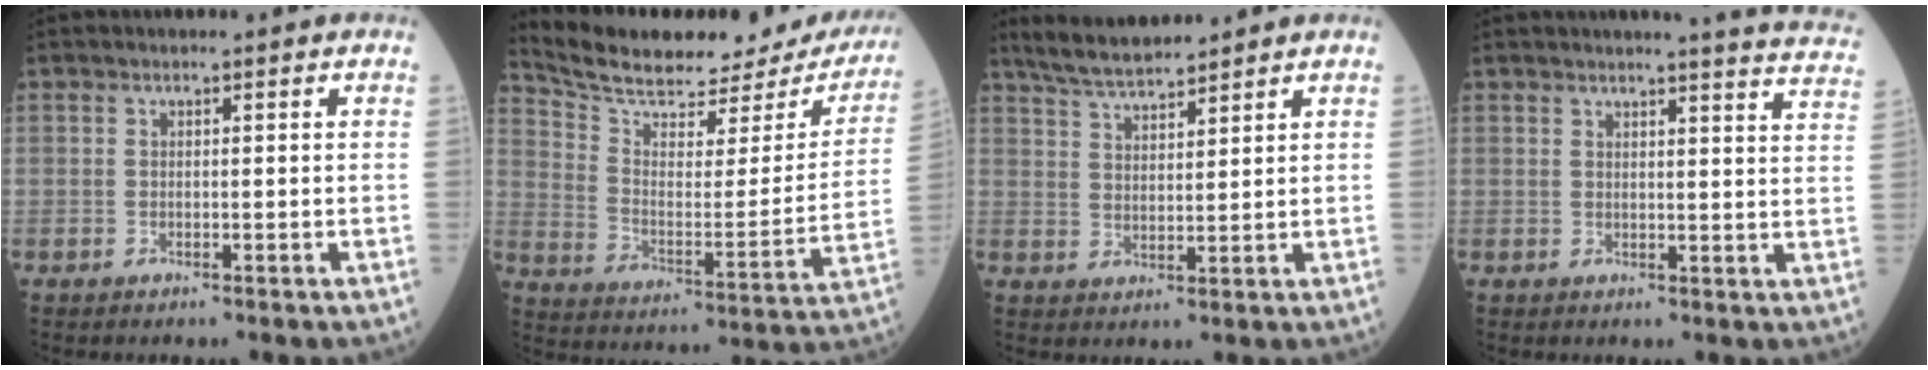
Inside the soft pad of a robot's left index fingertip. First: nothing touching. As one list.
[{"total": 25.1, "force": [22.9, 5.9, 8.4], "torque": [-0.142, -0.053, 0.306]}, {"total": 6.7, "force": [6.2, 0.6, 2.3], "torque": [-0.055, 0.014, 0.120]}, {"total": 12.6, "force": [12.0, -0.4, 3.9], "torque": [-0.036, -0.073, 0.106]}]